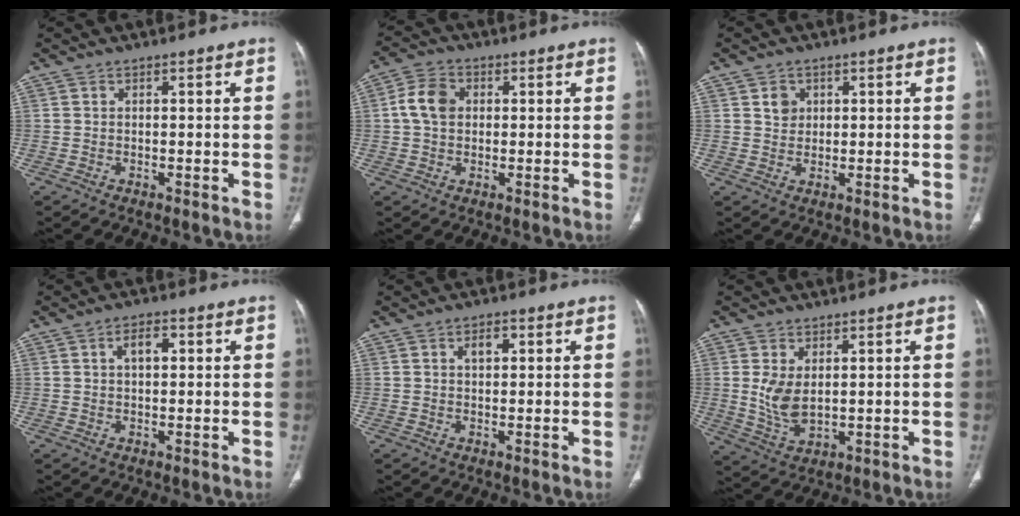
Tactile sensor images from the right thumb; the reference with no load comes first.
{"total": 6.6, "force": [0.9, 4.9, 4.2], "torque": [-0.077, 0.011, 0.012]}
{"total": 2.8, "force": [1.1, 2.4, 1.1], "torque": [-0.005, -0.006, 0.020]}
{"total": 2.4, "force": [0.8, 1.2, 2.0], "torque": [-0.036, 0.004, 0.015]}
{"total": 2.6, "force": [0.9, 1.6, 1.9], "torque": [-0.025, 0.003, 0.013]}
{"total": 6.6, "force": [1.2, 3.9, 5.2], "torque": [-0.099, -0.013, 0.038]}